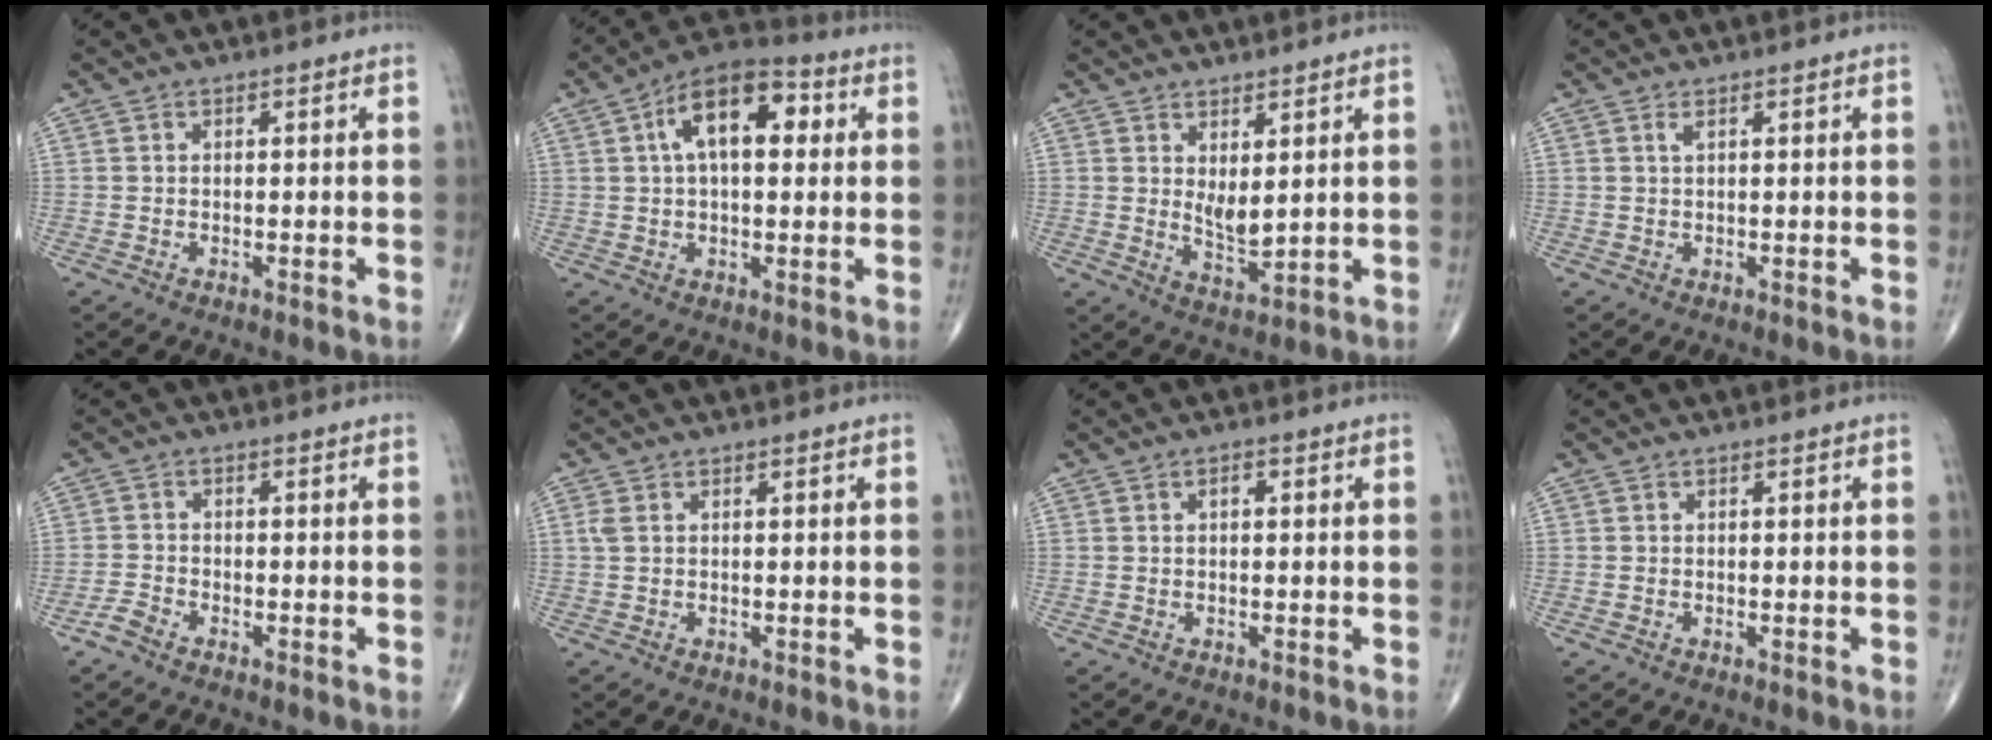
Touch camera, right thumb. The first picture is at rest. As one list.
[{"total": 13.5, "force": [3.4, 6.9, 11.0], "torque": [-0.162, 0.026, 0.046]}, {"total": 4.7, "force": [1.6, 1.9, 4.0], "torque": [-0.062, -0.024, 0.036]}, {"total": 0.7, "force": [0.4, 0.1, 0.6], "torque": [-0.017, 0.002, 0.008]}, {"total": 2.1, "force": [-1.7, 0.9, 0.9], "torque": [-0.022, 0.006, -0.035]}, {"total": 1.4, "force": [0.4, 0.8, 1.0], "torque": [-0.034, 0.009, 0.014]}, {"total": 1.3, "force": [0.3, 0.7, 1.1], "torque": [-0.014, 0.005, 0.002]}, {"total": 0.0}]